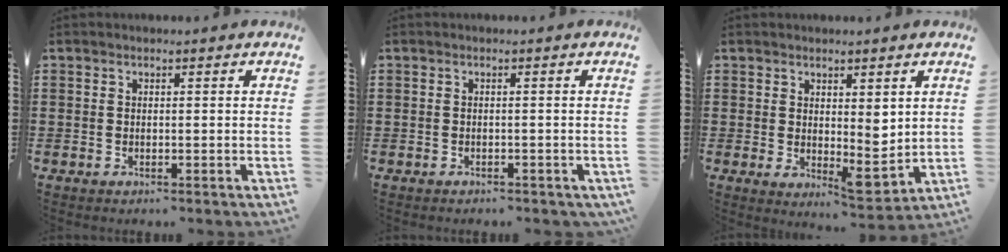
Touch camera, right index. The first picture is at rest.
{"total": 0.7, "force": [-0.6, 0.4, 0.0], "torque": [-0.002, 0.002, -0.014]}
{"total": 4.5, "force": [2.2, 2.6, 3.0], "torque": [-0.039, -0.018, 0.035]}